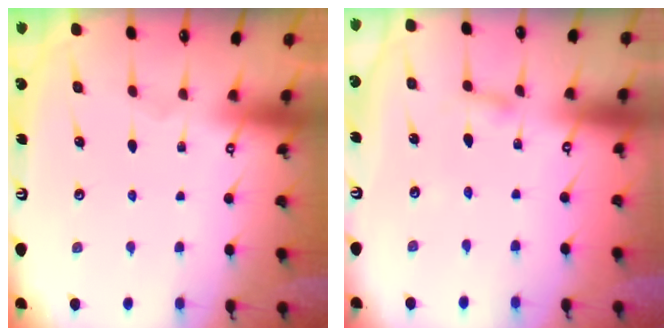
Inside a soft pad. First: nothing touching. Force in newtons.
{"total": 2.1, "press": 2.1, "slide": 0.2}